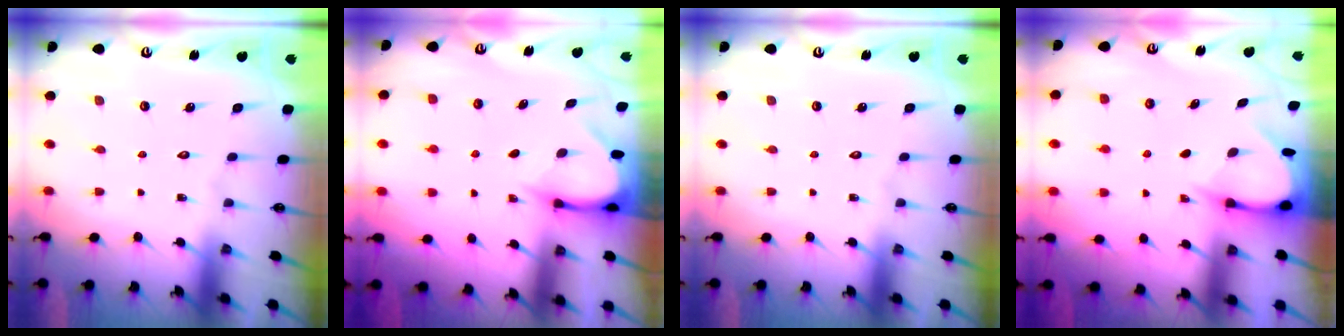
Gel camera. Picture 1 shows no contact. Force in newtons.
{"total": 3.8, "press": 3.8, "slide": 0.3}
{"total": 0.0}
{"total": 3.6, "press": 3.6, "slide": 0.3}